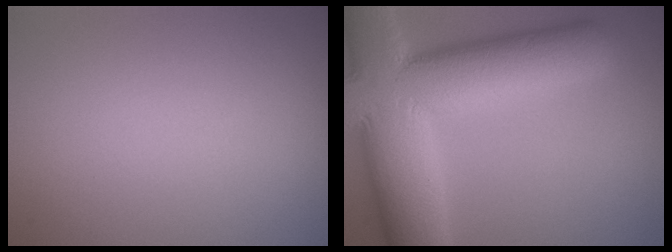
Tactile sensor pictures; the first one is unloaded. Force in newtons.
{"total": 14.2, "press": 14.2, "slide": 1.0}